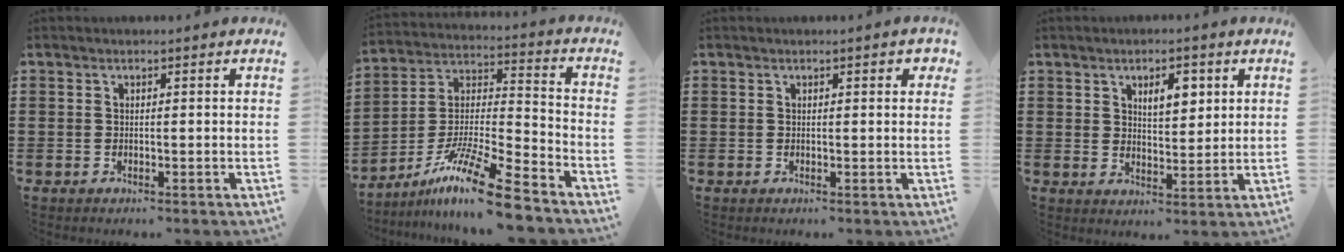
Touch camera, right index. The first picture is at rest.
{"total": 14.2, "force": [-11.0, 0.9, 9.0], "torque": [-0.156, 0.025, -0.204]}
{"total": 0.5, "force": [0.2, 0.4, 0.3], "torque": [0.002, 0.002, 0.001]}
{"total": 4.8, "force": [2.3, 2.4, 3.5], "torque": [-0.052, 0.001, 0.033]}